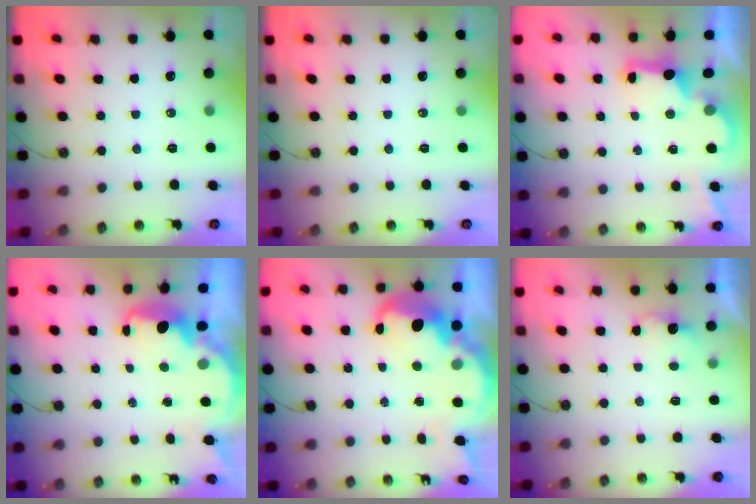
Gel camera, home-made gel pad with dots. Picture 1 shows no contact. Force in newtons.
{"total": 0.0}
{"total": 2.7, "press": 2.6, "slide": 0.9}
{"total": 4.9, "press": 4.9, "slide": 0.6}
{"total": 8.2, "press": 8.1, "slide": 0.4}
{"total": 2.2, "press": 2.1, "slide": 0.8}